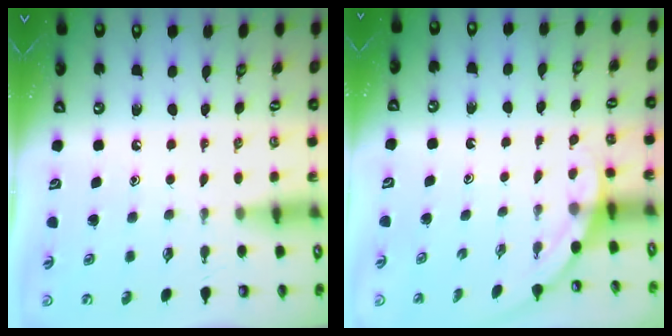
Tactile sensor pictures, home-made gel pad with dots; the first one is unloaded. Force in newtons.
{"total": 2.2, "press": 2.2, "slide": 0.0}